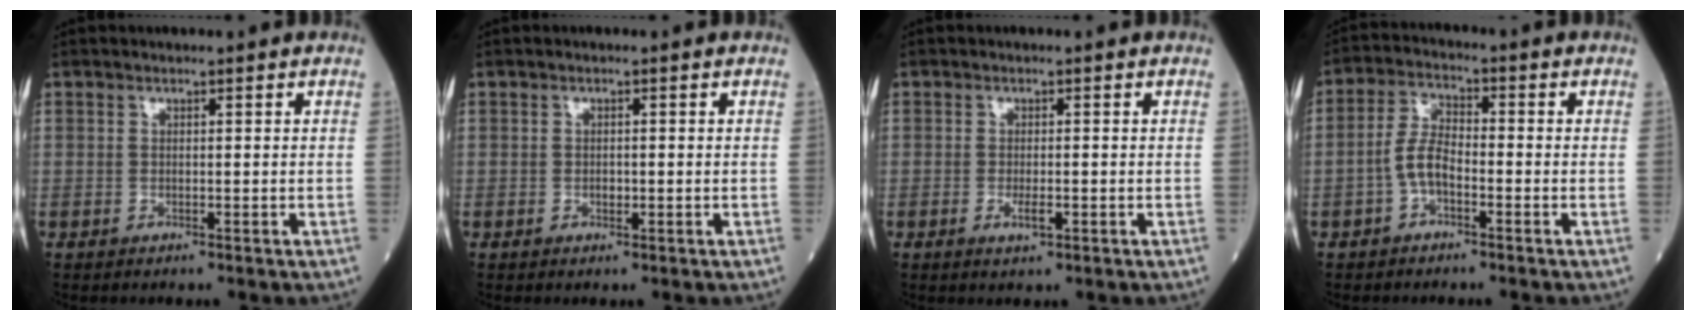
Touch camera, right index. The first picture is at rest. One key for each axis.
{"total": 1.0, "fx": -0.3, "fy": 0.5, "fz": 0.8, "tx": -0.016, "ty": 0.000, "tz": -0.004}
{"total": 2.1, "fx": -0.7, "fy": 0.5, "fz": 1.9, "tx": -0.035, "ty": -0.003, "tz": -0.011}
{"total": 4.7, "fx": -1.8, "fy": 1.9, "fz": 3.9, "tx": -0.079, "ty": 0.011, "tz": -0.040}